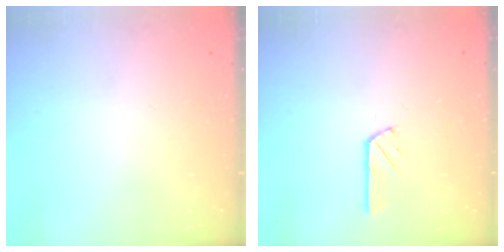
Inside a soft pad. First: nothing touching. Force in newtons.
{"total": 2.8, "press": 2.8, "slide": 0.1}